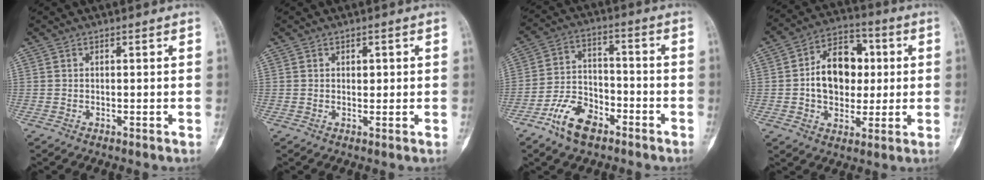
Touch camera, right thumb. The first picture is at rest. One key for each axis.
{"total": 1.5, "fx": 0.4, "fy": 1.0, "fz": 1.0, "tx": -0.004, "ty": -0.001, "tz": 0.005}
{"total": 10.4, "fx": -6.5, "fy": 5.7, "fz": 5.9, "tx": -0.097, "ty": 0.044, "tz": -0.124}
{"total": 14.2, "fx": 0.9, "fy": 10.2, "fz": 9.8, "tx": -0.116, "ty": 0.019, "tz": 0.013}